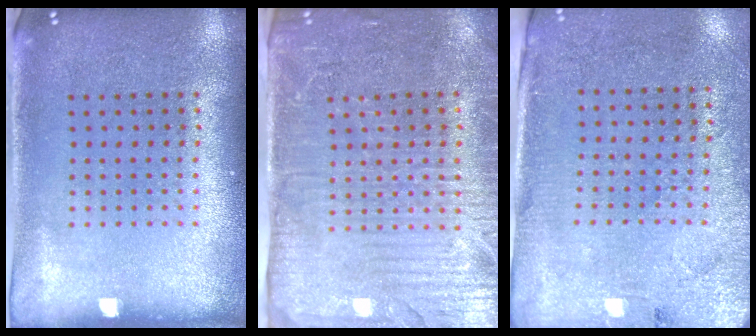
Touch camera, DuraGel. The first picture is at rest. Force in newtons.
{"total": 4.2, "press": 3.7, "slide": 2.0}
{"total": 2.7, "press": 2.4, "slide": 1.3}